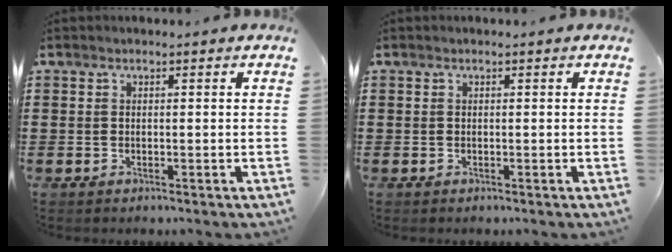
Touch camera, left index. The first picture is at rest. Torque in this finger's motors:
{"motor_torque": [0.00, 0.00, 0.01, -0.01]}